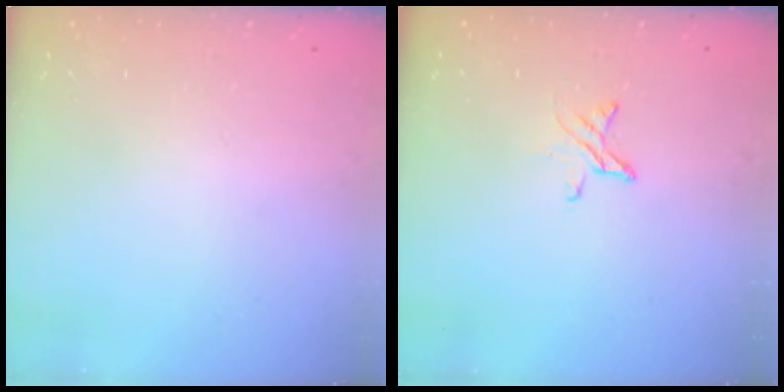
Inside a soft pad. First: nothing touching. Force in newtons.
{"total": 5.7, "press": 5.7, "slide": 0.5}